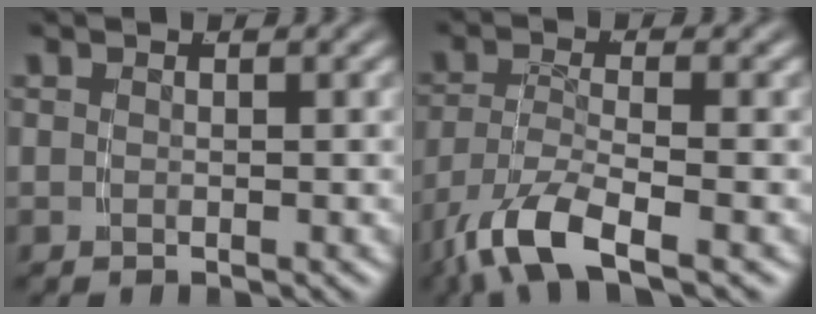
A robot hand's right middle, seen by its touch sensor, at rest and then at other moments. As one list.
[{"total": 5.6, "force": [-3.3, 2.0, 4.1], "torque": [-0.091, -0.033, -0.038]}]